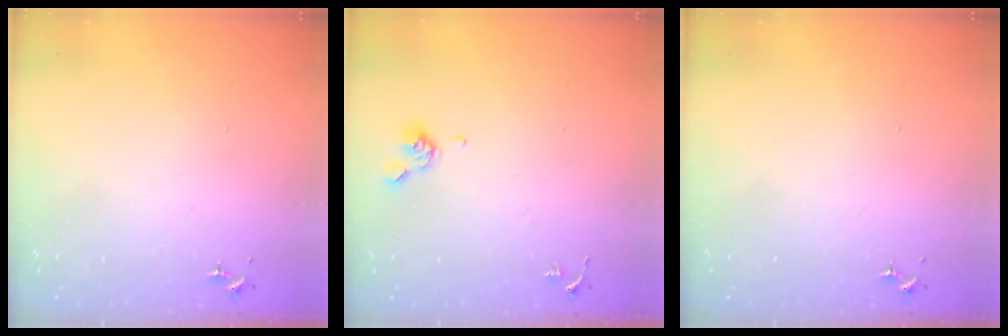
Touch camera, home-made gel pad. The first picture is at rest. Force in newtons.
{"total": 5.2, "press": 5.1, "slide": 1.1}
{"total": 0.0}